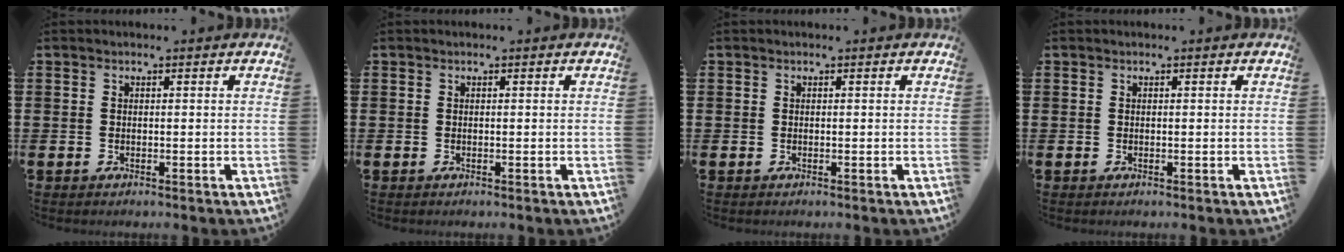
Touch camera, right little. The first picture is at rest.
{"total": 0.0}
{"total": 0.0}
{"total": 0.0}